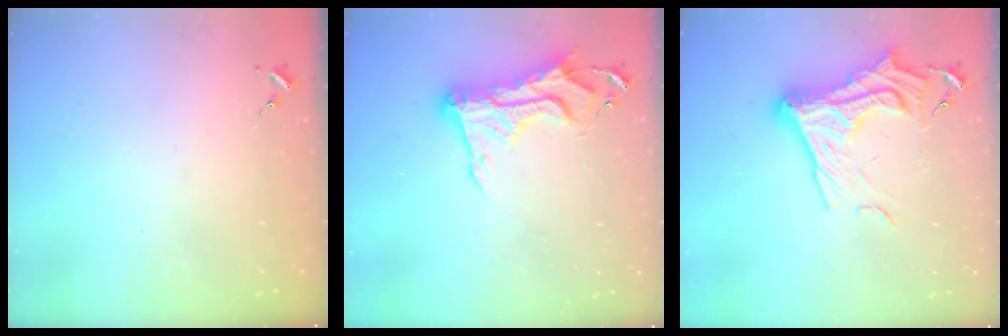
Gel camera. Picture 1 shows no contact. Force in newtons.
{"total": 16.4, "press": 16.4, "slide": 1.3}
{"total": 19.3, "press": 19.2, "slide": 1.7}